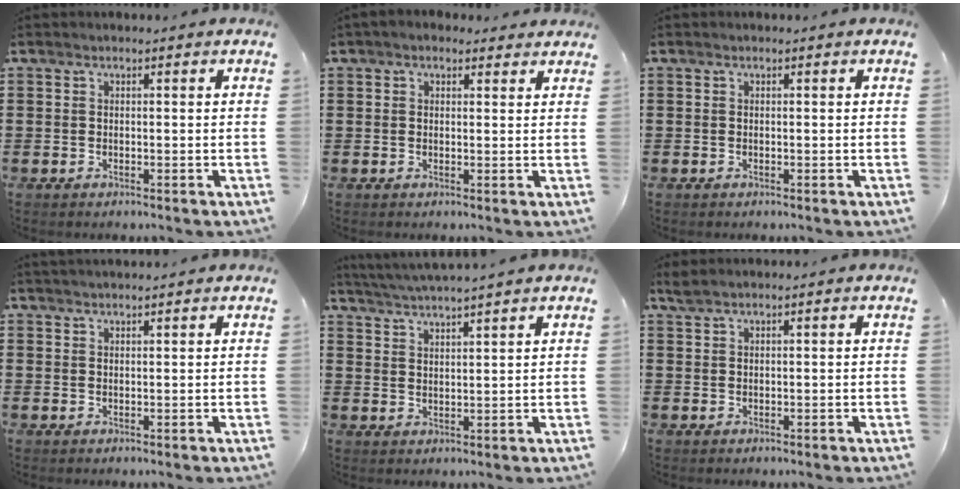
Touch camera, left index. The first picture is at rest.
{"total": 1.7, "force": [1.4, 0.9, 0.6], "torque": [-0.014, 0.009, 0.026]}
{"total": 0.0}
{"total": 1.1, "force": [1.1, -0.1, 0.3], "torque": [-0.007, -0.001, 0.022]}
{"total": 3.1, "force": [2.8, -0.7, 0.9], "torque": [-0.026, -0.011, 0.051]}
{"total": 1.2, "force": [1.0, 0.1, 0.8], "torque": [-0.017, 0.001, 0.018]}